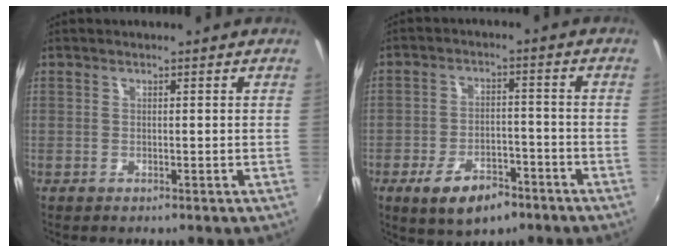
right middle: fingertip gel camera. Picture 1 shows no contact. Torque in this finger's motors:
{"motor_torque": [1.15, -0.98, 0.20, 0.11]}